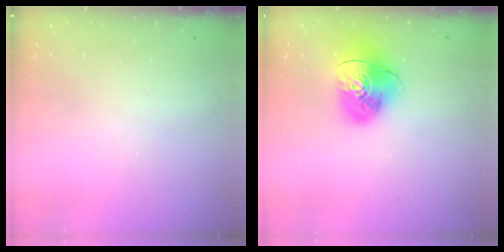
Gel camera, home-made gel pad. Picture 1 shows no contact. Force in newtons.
{"total": 16.1, "press": 16.0, "slide": 2.1}